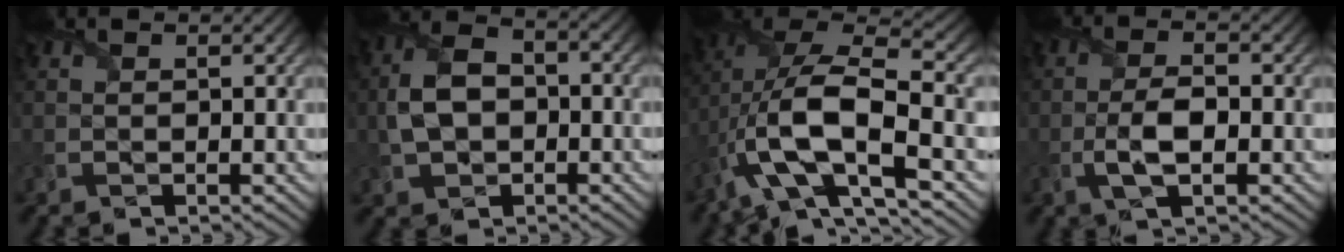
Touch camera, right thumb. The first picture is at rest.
{"total": 7.2, "force": [-1.0, 4.9, 5.2], "torque": [-0.115, 0.004, -0.024]}
{"total": 16.5, "force": [-4.1, 7.1, 14.3], "torque": [-0.298, -0.010, -0.068]}
{"total": 4.4, "force": [-1.4, 1.7, 3.8], "torque": [-0.083, -0.001, -0.033]}